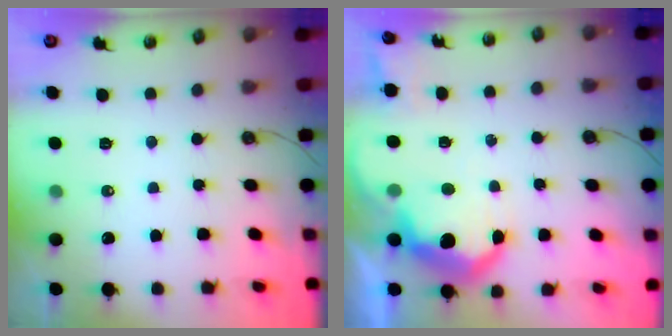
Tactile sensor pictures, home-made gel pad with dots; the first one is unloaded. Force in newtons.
{"total": 13.9, "press": 13.9, "slide": 1.0}